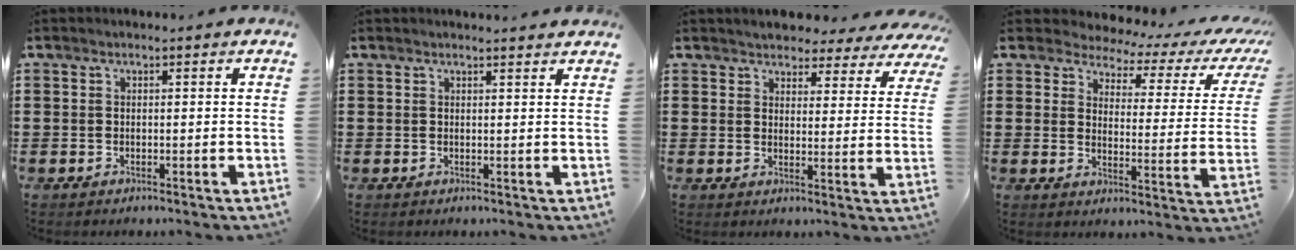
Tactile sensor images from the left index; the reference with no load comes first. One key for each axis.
{"total": 1.5, "fx": 1.5, "fy": -0.2, "fz": 0.3, "tx": -0.008, "ty": -0.003, "tz": 0.029}
{"total": 3.6, "fx": 3.6, "fy": 0.5, "fz": 0.0, "tx": -0.021, "ty": -0.021, "tz": 0.061}
{"total": 2.7, "fx": 2.3, "fy": 1.1, "fz": 1.0, "tx": -0.032, "ty": -0.025, "tz": 0.029}